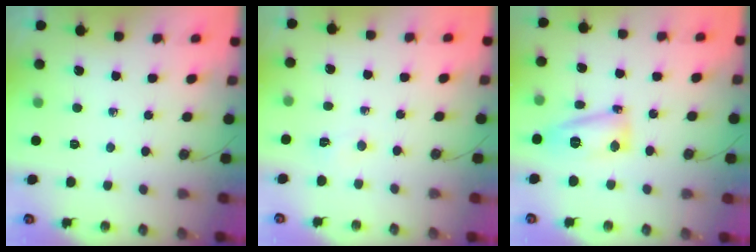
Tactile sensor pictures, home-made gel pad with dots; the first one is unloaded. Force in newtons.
{"total": 2.5, "press": 2.5, "slide": 0.5}
{"total": 11.3, "press": 11.2, "slide": 1.3}